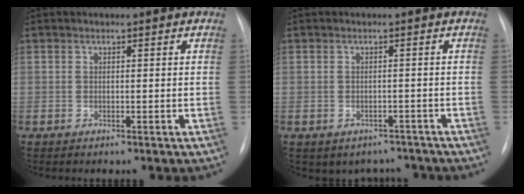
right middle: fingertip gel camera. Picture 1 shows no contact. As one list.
[{"total": 5.5, "force": [-4.4, 3.3, 0.2], "torque": [0.012, 0.019, -0.049]}]